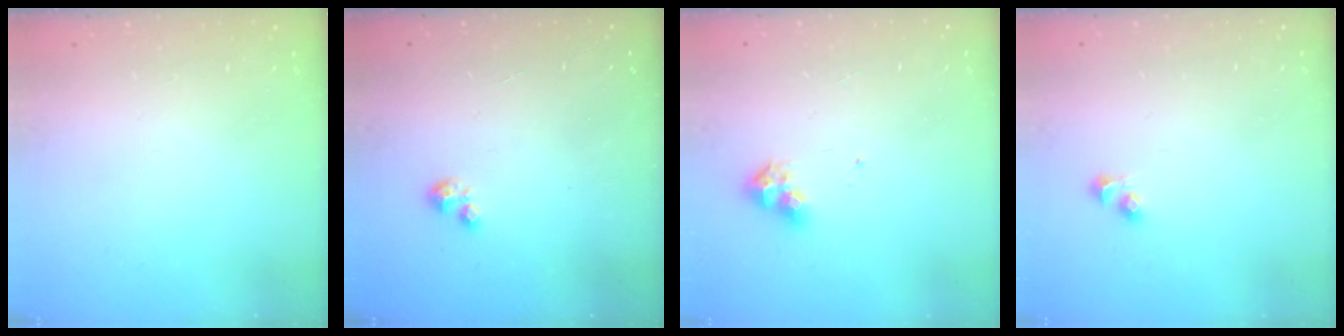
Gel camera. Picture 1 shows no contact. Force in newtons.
{"total": 0.7, "press": 0.6, "slide": 0.2}
{"total": 6.1, "press": 6.1, "slide": 1.0}
{"total": 2.7, "press": 2.4, "slide": 1.1}